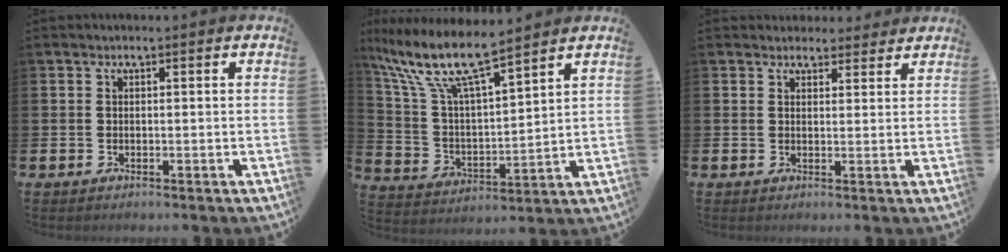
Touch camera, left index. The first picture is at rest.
{"total": 10.4, "force": [8.8, 1.4, 5.4], "torque": [-0.147, -0.049, 0.150]}
{"total": 3.0, "force": [2.8, 1.0, -0.2], "torque": [0.015, -0.016, 0.049]}